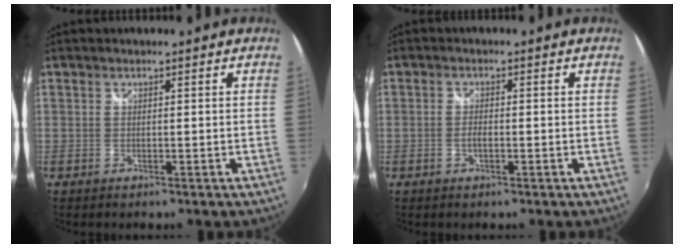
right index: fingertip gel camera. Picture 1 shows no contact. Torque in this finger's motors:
{"motor_torque": [0.00, 0.05, 0.12, 0.01]}